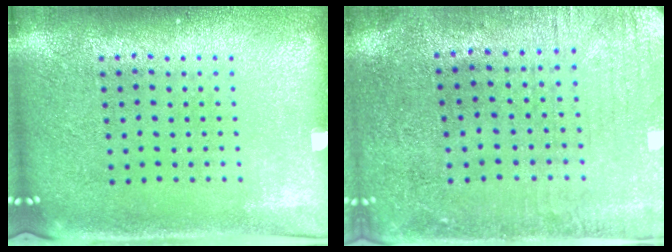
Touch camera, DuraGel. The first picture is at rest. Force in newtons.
{"total": 0.5, "press": 0.3, "slide": 0.5}